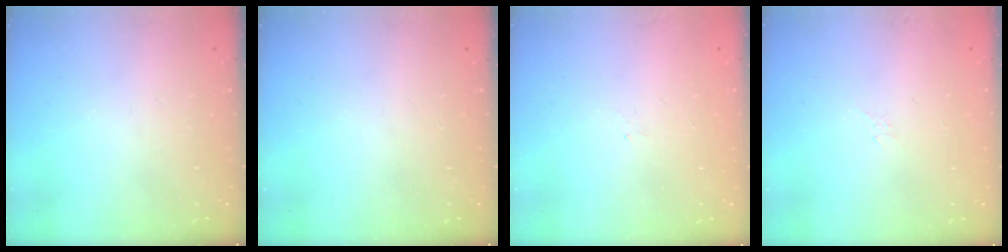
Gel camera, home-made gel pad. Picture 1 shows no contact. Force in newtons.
{"total": 0.0}
{"total": 1.3, "press": 1.2, "slide": 0.5}
{"total": 2.1, "press": 2.0, "slide": 0.6}